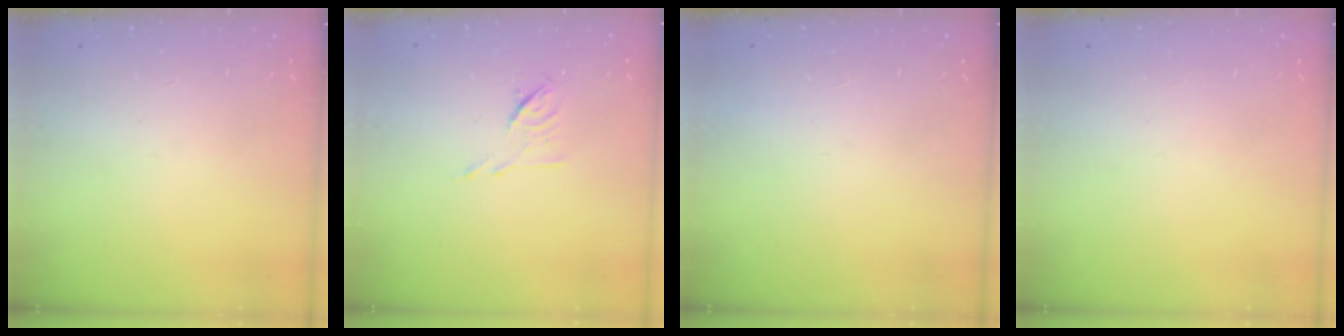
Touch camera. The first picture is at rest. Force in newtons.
{"total": 6.4, "press": 6.3, "slide": 1.2}
{"total": 1.5, "press": 1.5, "slide": 0.1}
{"total": 0.0}